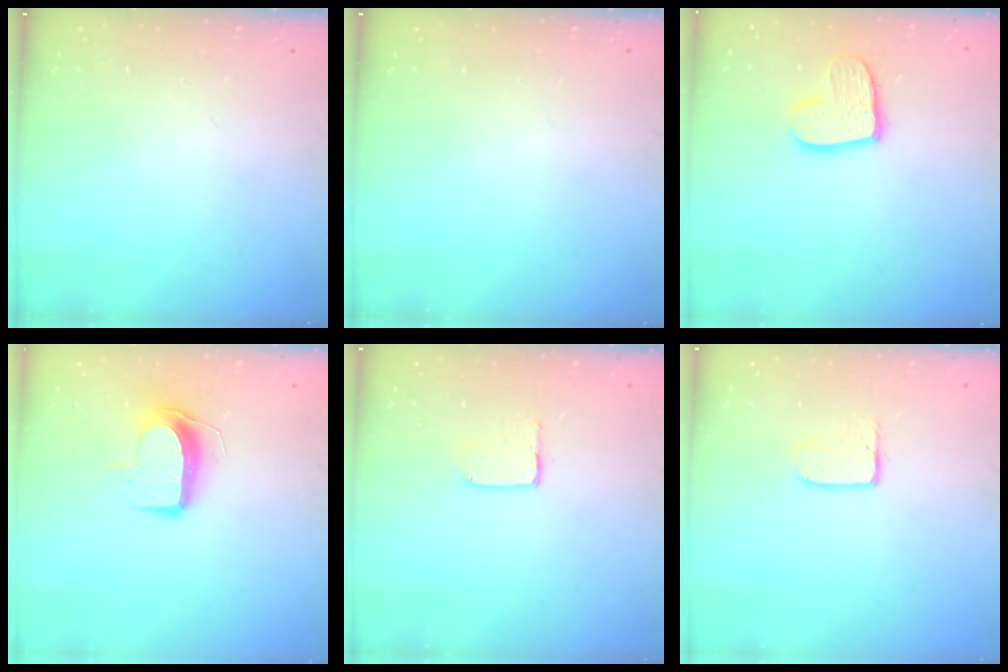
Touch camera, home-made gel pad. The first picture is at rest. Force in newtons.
{"total": 0.0}
{"total": 11.9, "press": 11.9, "slide": 0.9}
{"total": 9.4, "press": 9.3, "slide": 0.9}
{"total": 3.9, "press": 3.9, "slide": 0.1}
{"total": 4.0, "press": 4.0, "slide": 0.4}